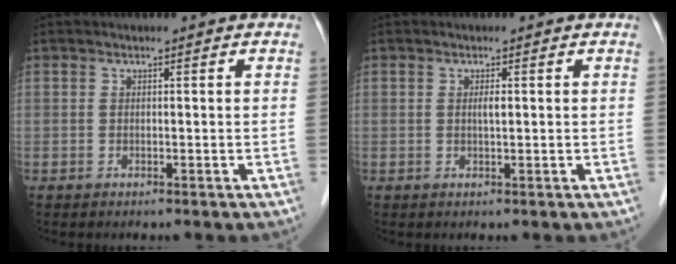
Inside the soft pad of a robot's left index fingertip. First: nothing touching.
{"total": 0.9, "force": [0.2, 0.0, 0.9], "torque": [-0.021, -0.001, 0.004]}